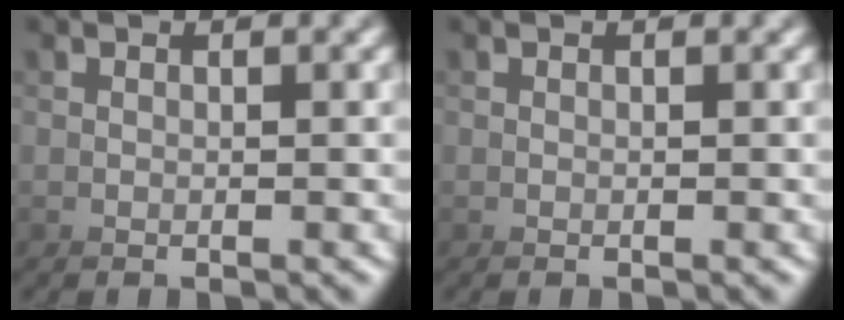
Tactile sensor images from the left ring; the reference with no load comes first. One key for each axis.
{"total": 0.0}